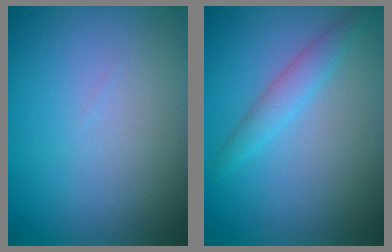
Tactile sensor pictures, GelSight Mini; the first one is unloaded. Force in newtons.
{"total": 2.0, "press": 2.0, "slide": 0.1}